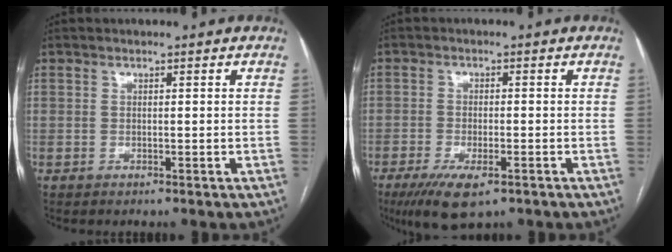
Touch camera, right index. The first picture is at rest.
{"total": 7.8, "force": [-4.7, 2.5, 5.7], "torque": [-0.101, -0.015, -0.075]}